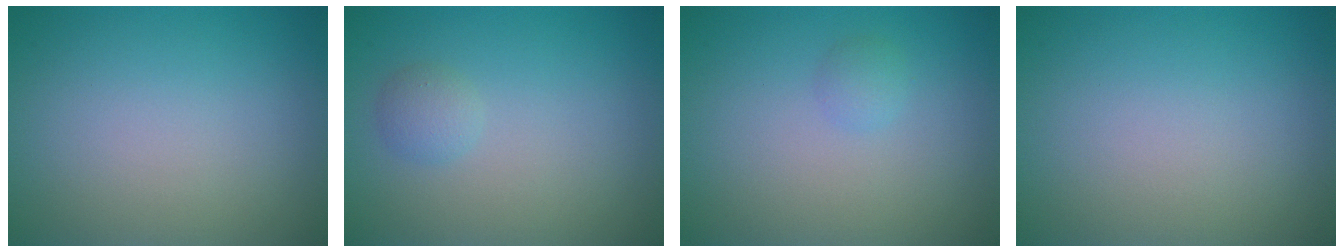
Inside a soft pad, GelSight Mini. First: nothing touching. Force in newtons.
{"total": 1.3, "press": 1.3, "slide": 0.1}
{"total": 0.9, "press": 0.9, "slide": 0.0}
{"total": 0.0}